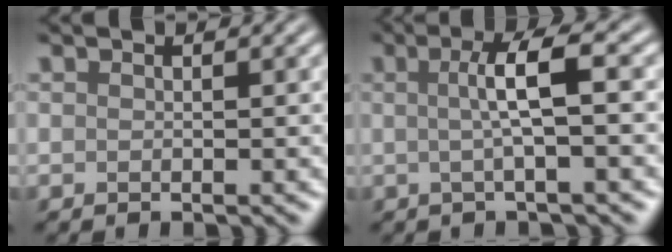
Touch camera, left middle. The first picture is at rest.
{"total": 4.0, "force": [0.2, 0.7, 3.9], "torque": [-0.065, 0.006, -0.001]}